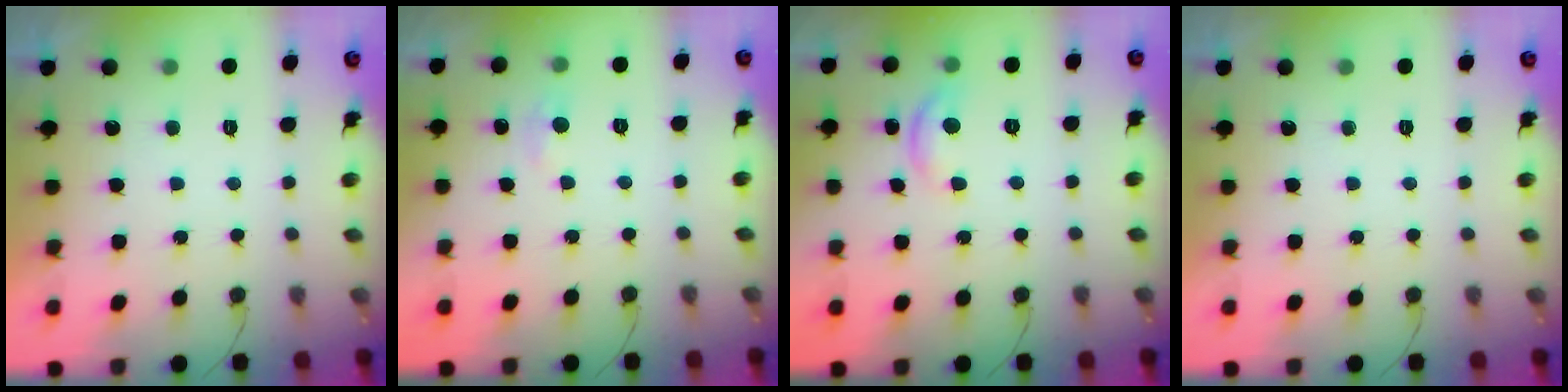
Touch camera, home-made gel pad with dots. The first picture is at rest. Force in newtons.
{"total": 3.7, "press": 3.6, "slide": 0.6}
{"total": 7.2, "press": 7.2, "slide": 0.3}
{"total": 0.0}